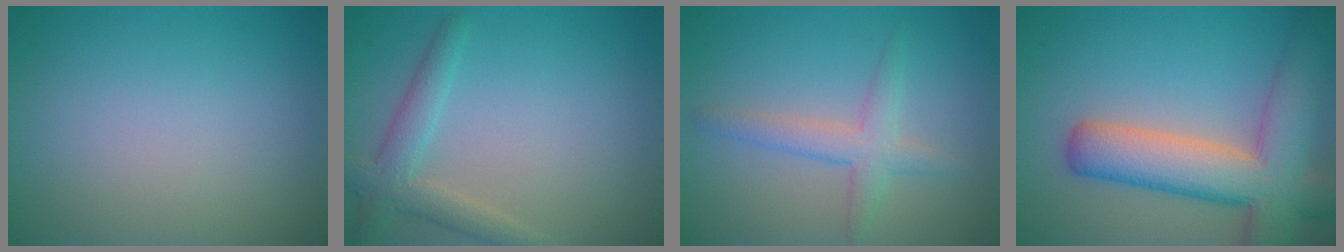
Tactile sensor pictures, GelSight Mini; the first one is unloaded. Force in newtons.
{"total": 3.1, "press": 3.1, "slide": 0.2}
{"total": 2.8, "press": 2.8, "slide": 0.1}
{"total": 9.4, "press": 9.3, "slide": 0.6}